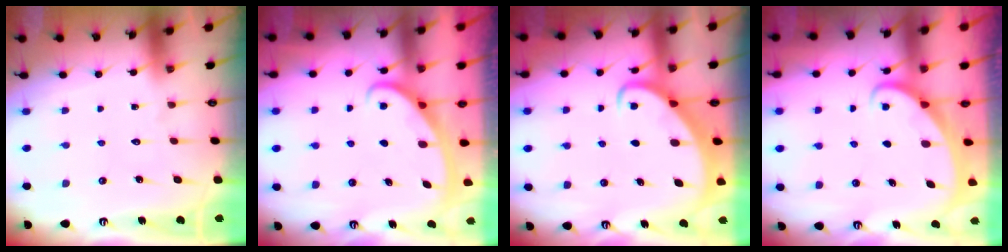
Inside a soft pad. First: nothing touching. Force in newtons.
{"total": 2.8, "press": 2.8, "slide": 0.4}
{"total": 2.0, "press": 2.0, "slide": 0.3}
{"total": 1.8, "press": 1.8, "slide": 0.2}